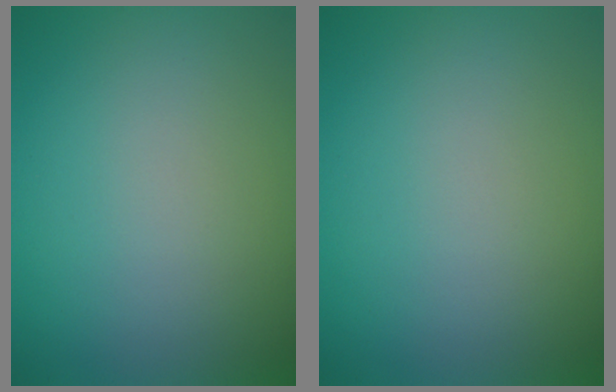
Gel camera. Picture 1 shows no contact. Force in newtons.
{"total": 0.0}